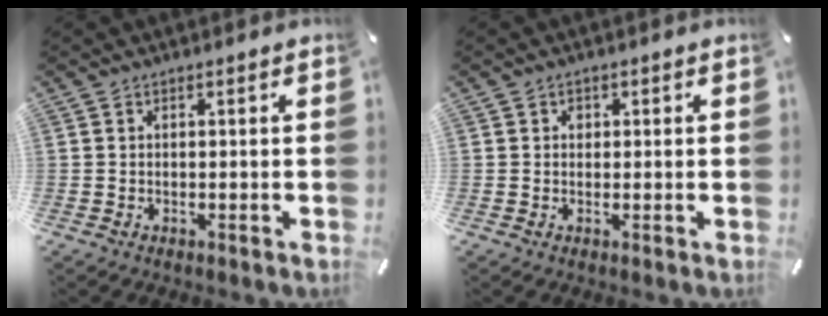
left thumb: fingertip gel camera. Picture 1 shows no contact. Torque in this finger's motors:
{"motor_torque": [0.07, 0.24, 0.00, -0.12, 0.03]}